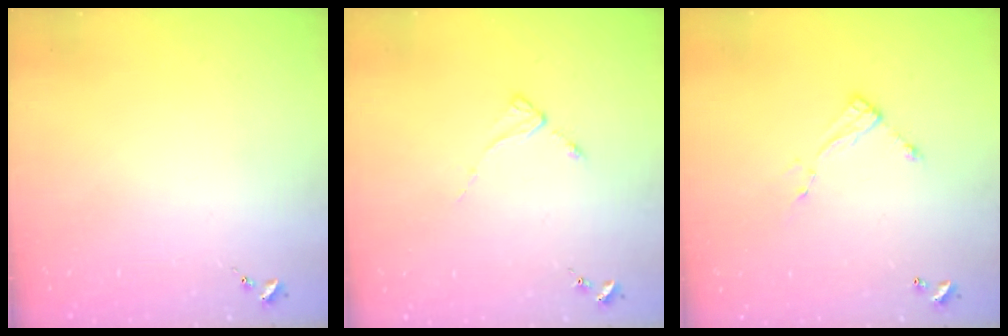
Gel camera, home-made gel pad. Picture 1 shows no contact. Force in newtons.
{"total": 2.3, "press": 2.3, "slide": 0.4}
{"total": 5.4, "press": 5.4, "slide": 0.3}